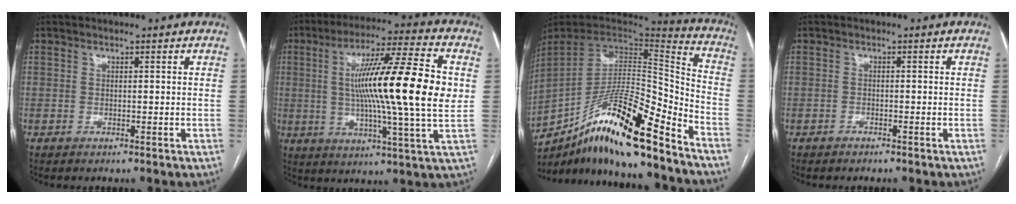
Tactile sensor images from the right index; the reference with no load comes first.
{"total": 19.8, "force": [1.9, 0.2, 19.8], "torque": [-0.324, 0.002, 0.016]}
{"total": 23.5, "force": [-17.2, 2.7, 15.8], "torque": [-0.259, -0.004, -0.297]}
{"total": 0.6, "force": [-0.6, 0.2, 0.1], "torque": [-0.005, 0.000, -0.012]}